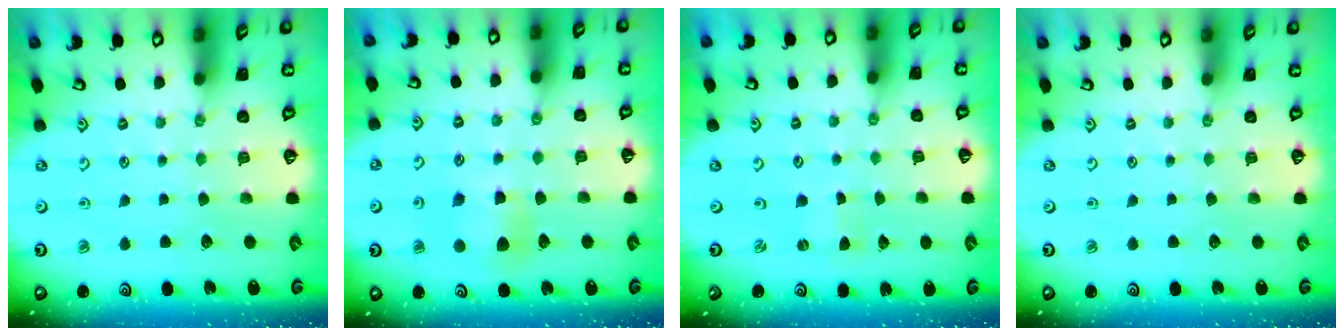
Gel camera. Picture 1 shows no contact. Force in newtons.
{"total": 6.1, "press": 6.1, "slide": 0.2}
{"total": 0.0}
{"total": 0.0}